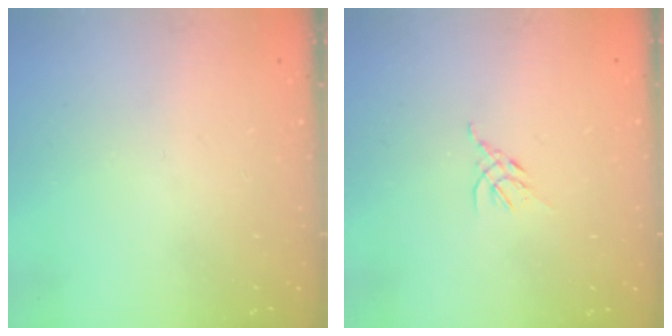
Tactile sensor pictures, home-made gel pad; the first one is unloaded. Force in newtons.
{"total": 2.7, "press": 2.6, "slide": 0.7}